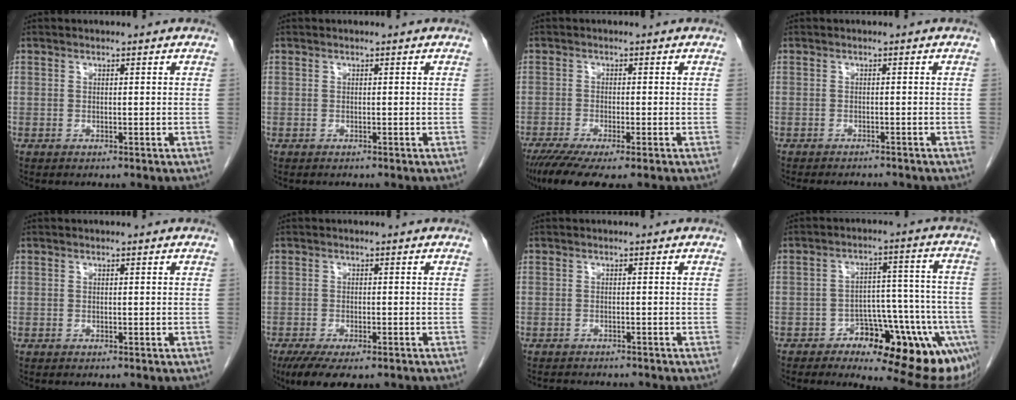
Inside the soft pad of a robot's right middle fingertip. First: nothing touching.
{"total": 0.0}
{"total": 7.8, "force": [-5.6, 0.9, 5.4], "torque": [-0.087, -0.021, -0.092]}
{"total": 4.6, "force": [-4.4, 0.8, 1.2], "torque": [-0.013, -0.010, -0.060]}
{"total": 0.0}
{"total": 8.2, "force": [-5.8, 2.7, 5.1], "torque": [-0.078, -0.017, -0.088]}
{"total": 4.7, "force": [-4.2, 1.3, 1.5], "torque": [-0.024, -0.006, -0.055]}
{"total": 17.5, "force": [-9.1, 6.1, 13.7], "torque": [-0.084, 0.038, -0.114]}